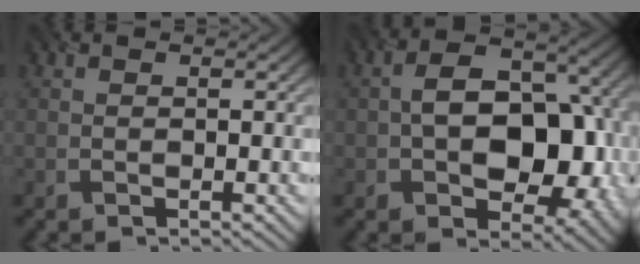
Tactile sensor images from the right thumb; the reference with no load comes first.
{"total": 12.4, "force": [-1.4, 7.8, 9.5], "torque": [-0.142, -0.004, -0.014]}